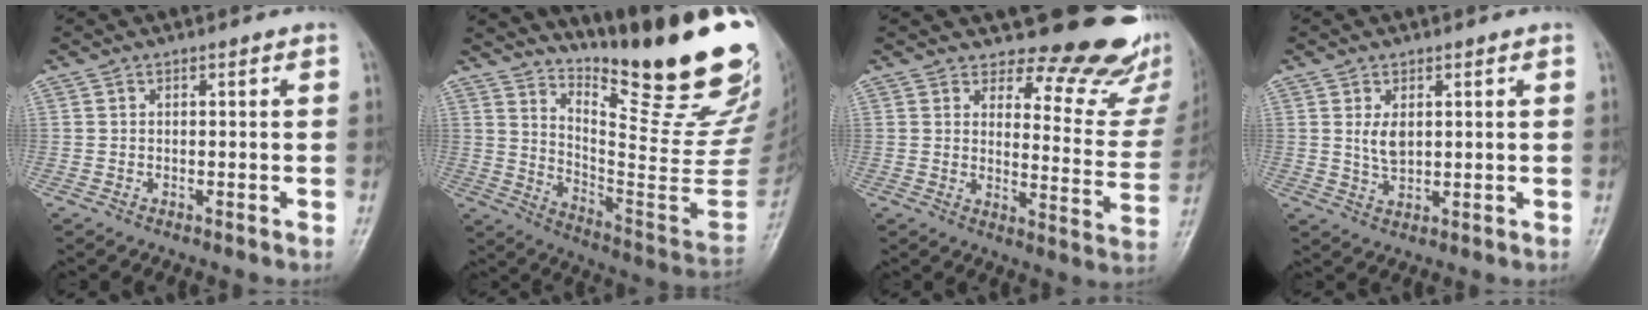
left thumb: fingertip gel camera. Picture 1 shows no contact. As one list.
[{"total": 28.8, "force": [19.1, 5.6, 20.9], "torque": [-0.254, -0.131, 0.292]}, {"total": 18.2, "force": [15.7, 6.5, 6.7], "torque": [-0.017, -0.144, 0.177]}, {"total": 3.7, "force": [1.1, 2.1, 2.8], "torque": [-0.042, -0.014, 0.030]}]